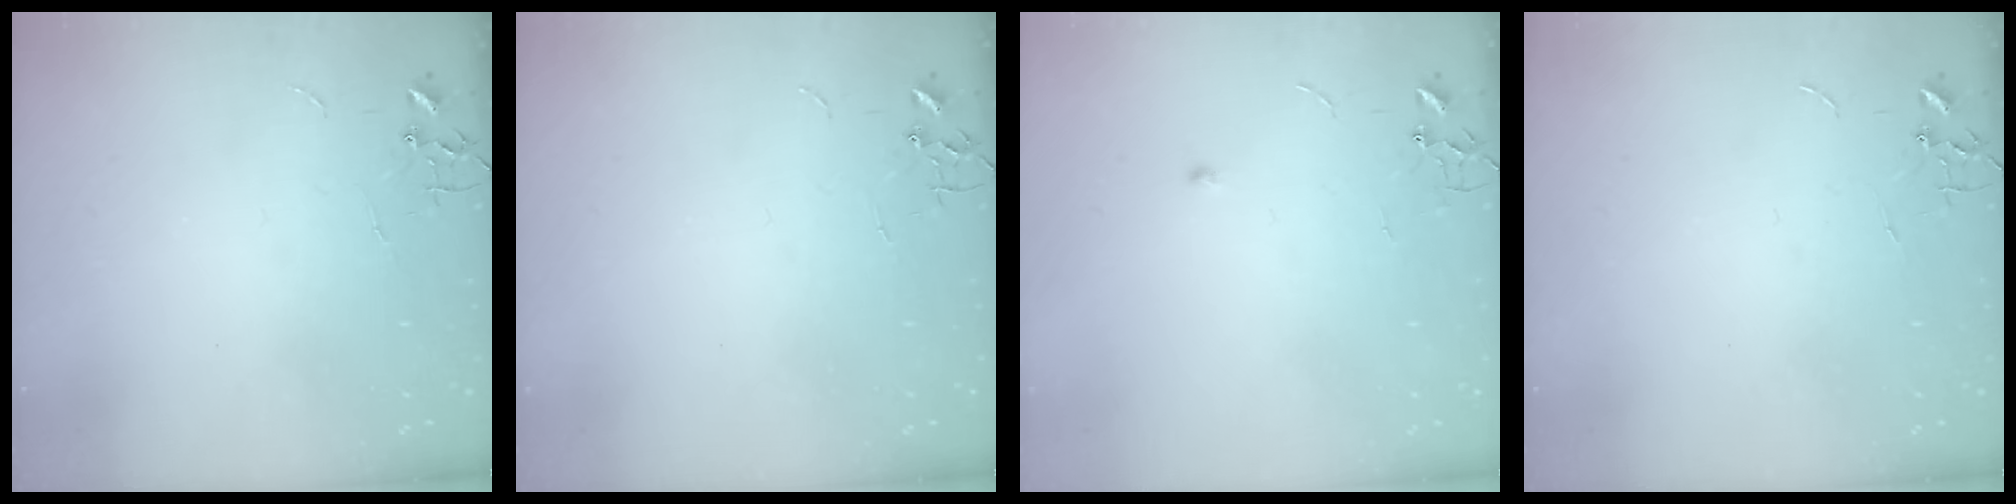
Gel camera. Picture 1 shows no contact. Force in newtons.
{"total": 0.0}
{"total": 4.7, "press": 4.7, "slide": 0.6}
{"total": 0.0}